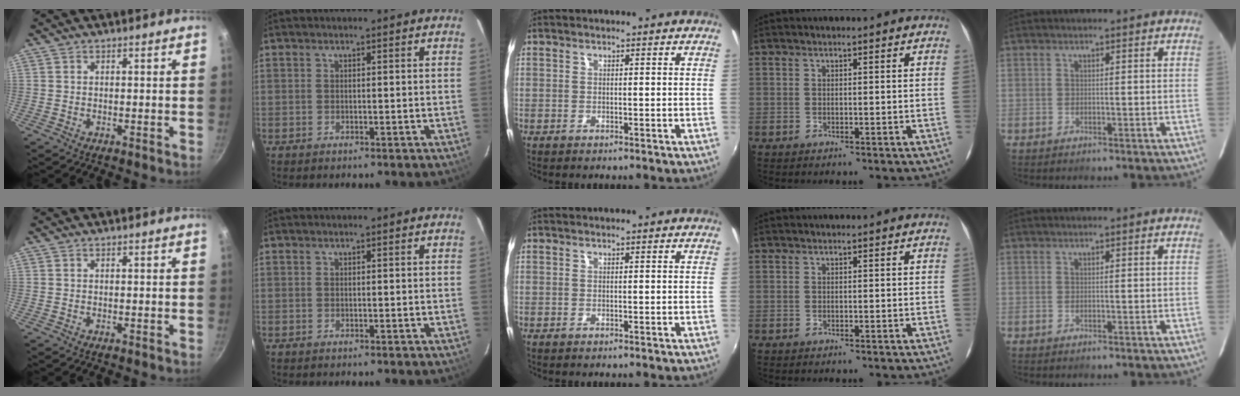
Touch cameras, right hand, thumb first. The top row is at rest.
{}